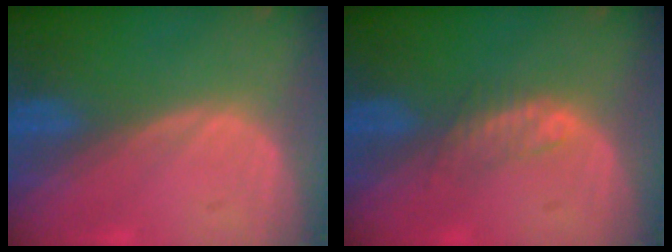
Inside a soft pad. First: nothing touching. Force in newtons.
{"total": 2.3, "press": 2.3, "slide": 0.2}